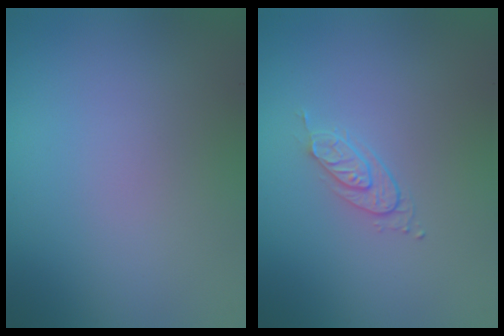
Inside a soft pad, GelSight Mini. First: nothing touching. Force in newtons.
{"total": 1.7, "press": 1.1, "slide": 1.3}